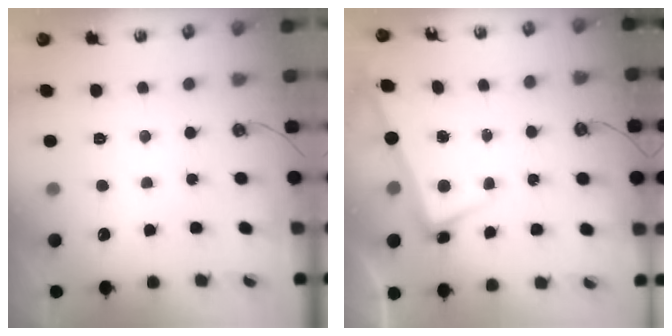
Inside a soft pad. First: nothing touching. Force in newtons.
{"total": 2.6, "press": 2.4, "slide": 1.0}